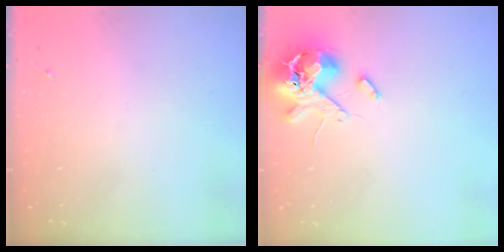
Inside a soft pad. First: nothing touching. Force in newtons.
{"total": 12.8, "press": 12.6, "slide": 2.0}